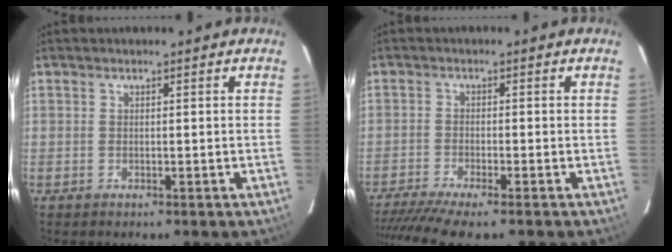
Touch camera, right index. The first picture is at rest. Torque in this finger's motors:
{"motor_torque": [1.05, -0.99, 0.35, 0.13]}